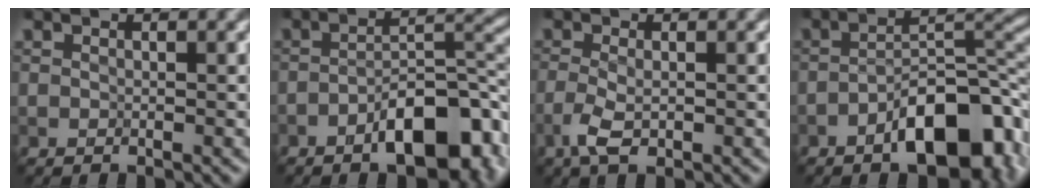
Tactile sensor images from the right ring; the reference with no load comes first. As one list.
[{"total": 8.4, "force": [-4.5, 3.1, 6.4], "torque": [-0.085, 0.014, -0.072]}, {"total": 2.4, "force": [-1.4, 0.6, 1.8], "torque": [-0.044, -0.007, -0.026]}, {"total": 9.5, "force": [-5.0, 3.7, 7.2], "torque": [-0.097, 0.017, -0.084]}]